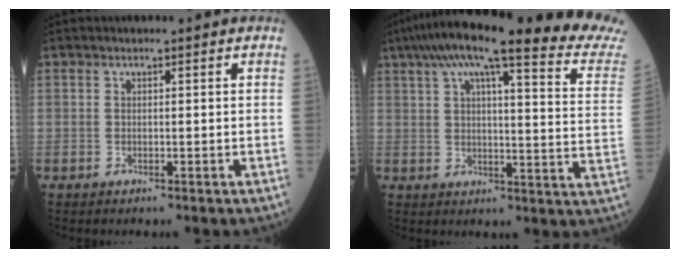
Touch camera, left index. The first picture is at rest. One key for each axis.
{"total": 26.5, "fx": 22.7, "fy": 0.9, "fz": 13.7, "tx": -0.199, "ty": -0.042, "tz": 0.269}